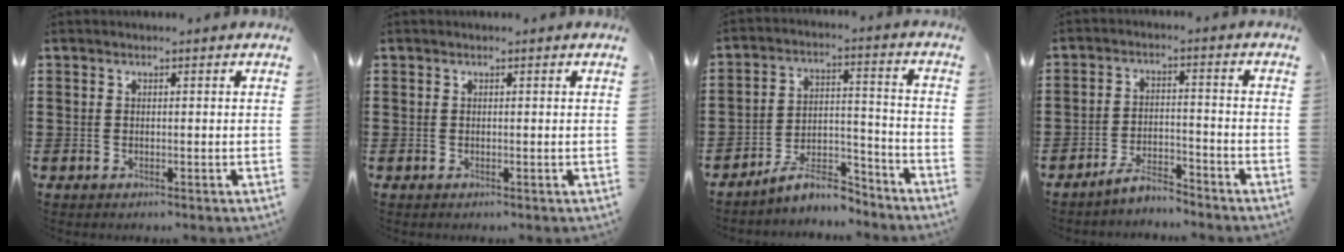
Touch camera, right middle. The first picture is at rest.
{"total": 0.0}
{"total": 8.1, "force": [-7.4, 1.9, 2.7], "torque": [-0.039, 0.021, -0.139]}
{"total": 4.9, "force": [-4.7, 0.7, 1.2], "torque": [-0.026, 0.006, -0.095]}